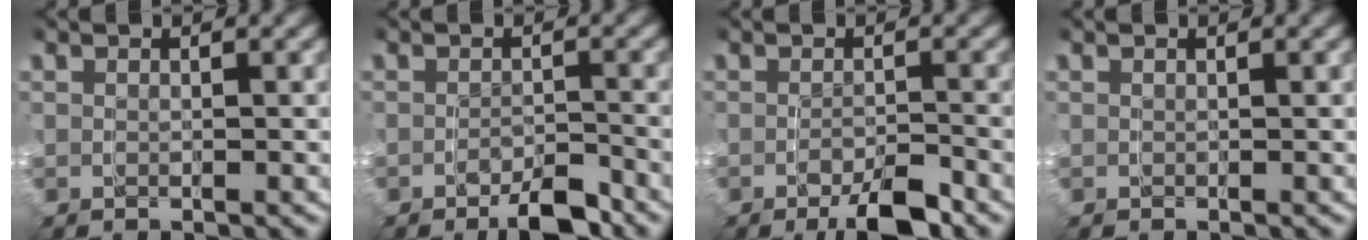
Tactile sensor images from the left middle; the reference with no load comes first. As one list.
[{"total": 2.2, "force": [-2.0, 0.2, 0.8], "torque": [-0.006, 0.002, -0.039]}, {"total": 2.8, "force": [-2.0, 0.4, 1.9], "torque": [-0.025, -0.005, -0.036]}, {"total": 0.0}]